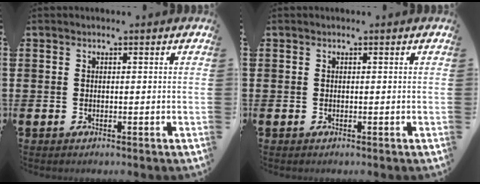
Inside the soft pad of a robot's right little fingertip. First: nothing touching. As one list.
[{"total": 0.0}]